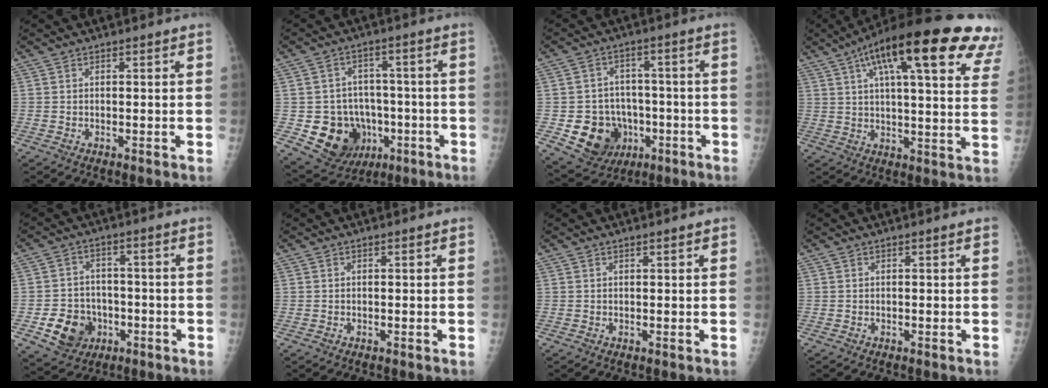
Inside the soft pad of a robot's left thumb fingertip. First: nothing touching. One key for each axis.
{"total": 14.5, "fx": -4.1, "fy": 12.4, "fz": 6.3, "tx": -0.073, "ty": 0.028, "tz": -0.046}
{"total": 13.1, "fx": -3.8, "fy": 11.2, "fz": 5.5, "tx": -0.061, "ty": 0.023, "tz": -0.046}
{"total": 29.4, "fx": 15.9, "fy": 7.8, "fz": 23.4, "tx": -0.294, "ty": 0.006, "tz": 0.214}
{"total": 9.9, "fx": -3.3, "fy": 8.4, "fz": 4.1, "tx": -0.039, "ty": 0.018, "tz": -0.044}
{"total": 0.0}
{"total": 0.6, "fx": 0.4, "fy": 0.1, "fz": 0.4, "tx": -0.005, "ty": -0.001, "tz": 0.006}
{"total": 0.0}